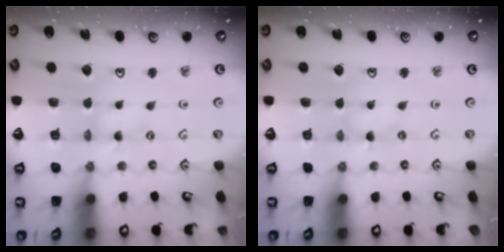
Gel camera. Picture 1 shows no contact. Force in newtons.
{"total": 0.0}